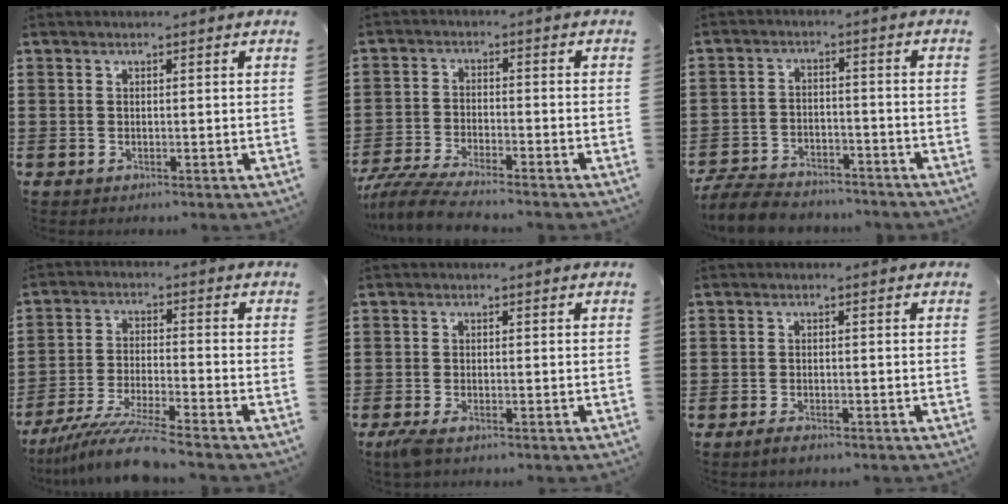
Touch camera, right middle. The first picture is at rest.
{"total": 5.3, "force": [-4.9, 0.2, 1.9], "torque": [-0.052, -0.013, -0.099]}
{"total": 6.6, "force": [-6.3, 1.3, 1.5], "torque": [-0.035, 0.011, -0.125]}
{"total": 8.1, "force": [-7.0, -0.2, 4.1], "torque": [-0.093, -0.015, -0.137]}
{"total": 1.6, "force": [-1.0, 0.3, 1.2], "torque": [-0.029, -0.005, -0.021]}
{"total": 1.3, "force": [-1.0, 0.3, 0.8], "torque": [-0.017, -0.004, -0.018]}